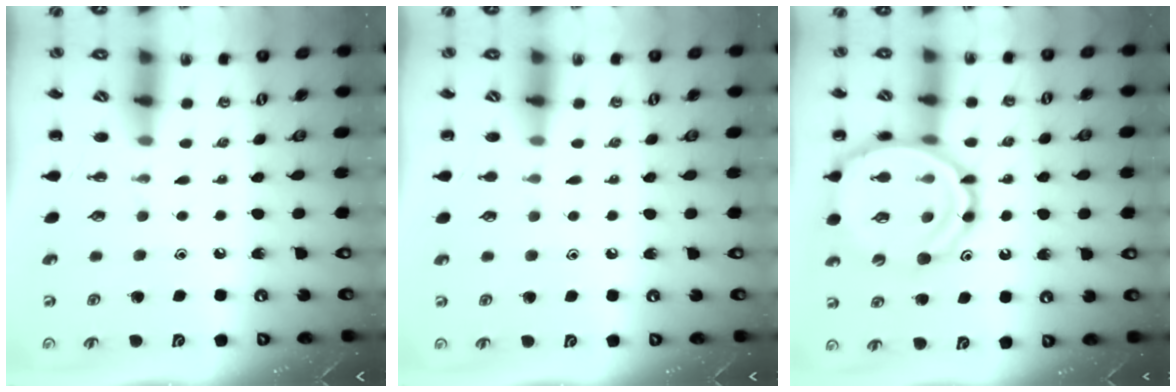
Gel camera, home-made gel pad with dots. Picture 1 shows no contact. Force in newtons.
{"total": 3.8, "press": 3.5, "slide": 1.3}
{"total": 20.0, "press": 19.7, "slide": 3.4}